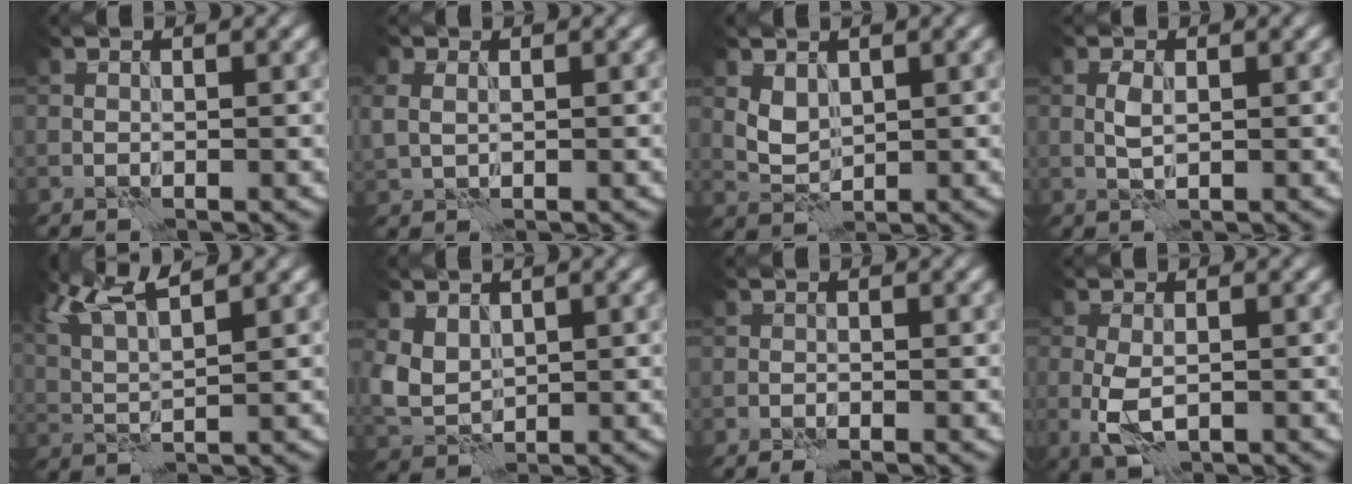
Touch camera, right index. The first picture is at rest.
{"total": 2.0, "force": [0.4, 1.5, 1.3], "torque": [-0.034, 0.002, 0.013]}
{"total": 2.2, "force": [0.9, 1.5, 1.3], "torque": [-0.029, -0.004, 0.023]}
{"total": 1.6, "force": [0.2, 0.7, 1.4], "torque": [-0.032, 0.003, 0.004]}
{"total": 6.0, "force": [3.8, 1.3, 4.4], "torque": [-0.093, 0.015, 0.068]}
{"total": 3.5, "force": [1.1, 2.6, 2.1], "torque": [-0.054, -0.003, 0.024]}
{"total": 0.9, "force": [-0.7, 0.2, 0.5], "torque": [-0.010, 0.001, -0.016]}
{"total": 3.4, "force": [-0.7, 1.8, 2.8], "torque": [-0.062, -0.009, -0.011]}